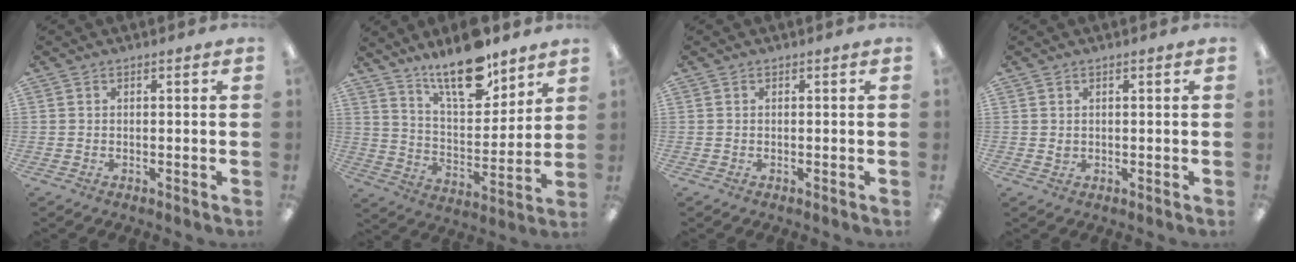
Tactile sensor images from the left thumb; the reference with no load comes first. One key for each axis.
{"total": 16.4, "fx": 12.8, "fy": 5.8, "fz": 8.5, "tx": -0.138, "ty": -0.080, "tz": 0.219}
{"total": 0.0}
{"total": 1.0, "fx": 0.3, "fy": 0.8, "fz": 0.6, "tx": -0.013, "ty": 0.004, "tz": 0.004}